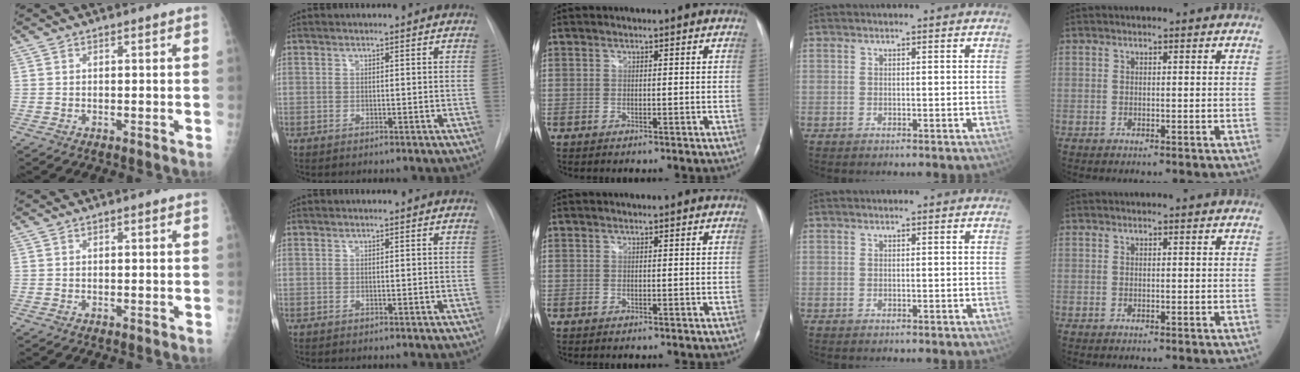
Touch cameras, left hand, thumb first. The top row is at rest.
{}